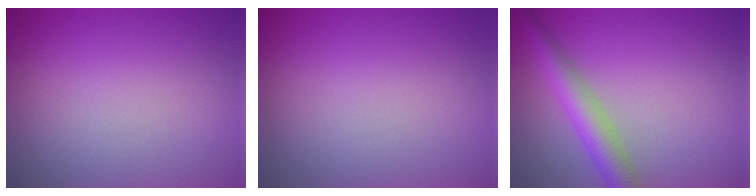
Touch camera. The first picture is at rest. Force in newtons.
{"total": 0.0}
{"total": 4.2, "press": 4.2, "slide": 0.1}